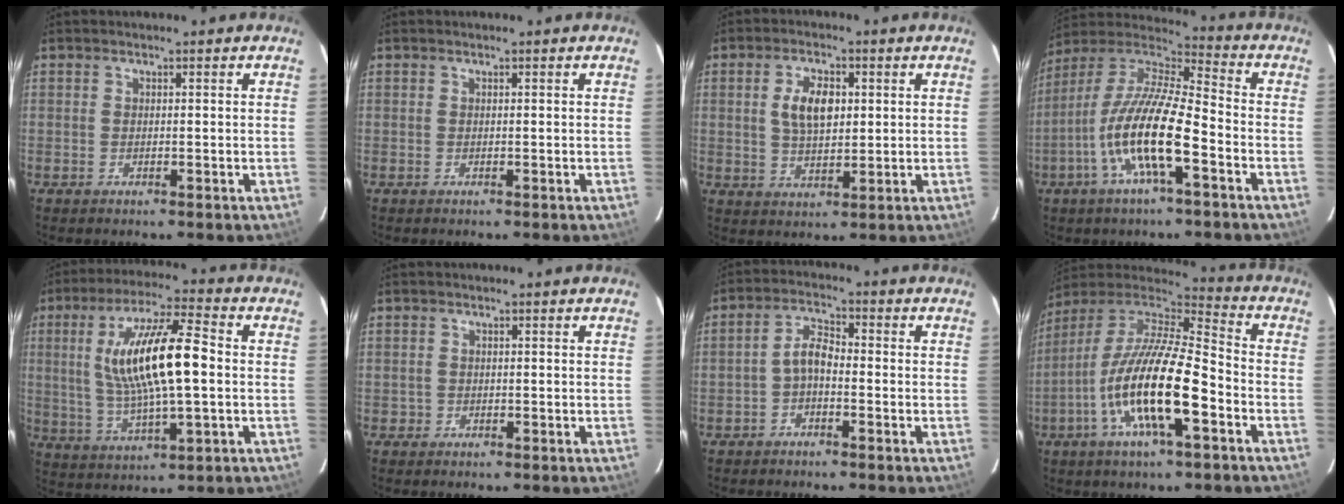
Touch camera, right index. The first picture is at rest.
{"total": 0.0}
{"total": 7.0, "force": [1.4, 3.7, 5.8], "torque": [-0.107, 0.008, 0.030]}
{"total": 16.4, "force": [-6.2, 3.5, 14.8], "torque": [-0.286, -0.012, -0.126]}
{"total": 16.4, "force": [1.2, 4.0, 15.8], "torque": [-0.296, 0.008, 0.029]}
{"total": 1.0, "force": [-0.4, 1.0, -0.1], "torque": [0.000, 0.005, -0.004]}
{"total": 3.6, "force": [-1.6, 1.7, 2.7], "torque": [-0.056, 0.014, -0.032]}
{"total": 20.1, "force": [-7.4, 4.9, 18.0], "torque": [-0.336, -0.026, -0.147]}